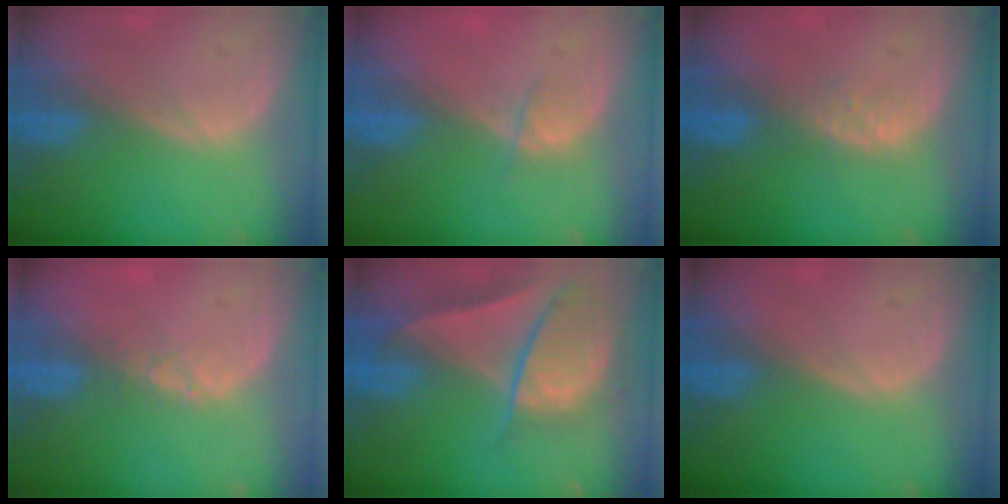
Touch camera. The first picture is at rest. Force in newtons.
{"total": 1.9, "press": 1.7, "slide": 0.8}
{"total": 2.8, "press": 2.8, "slide": 0.3}
{"total": 1.3, "press": 1.0, "slide": 0.8}
{"total": 9.4, "press": 7.9, "slide": 5.1}
{"total": 0.0}